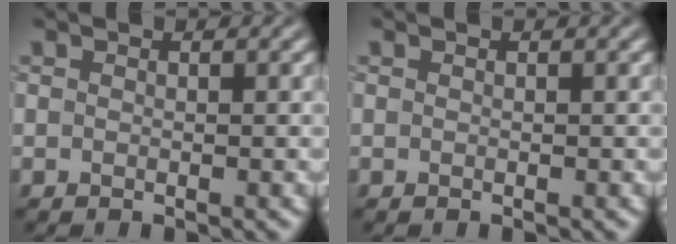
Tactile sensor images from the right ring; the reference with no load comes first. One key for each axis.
{"total": 0.0}